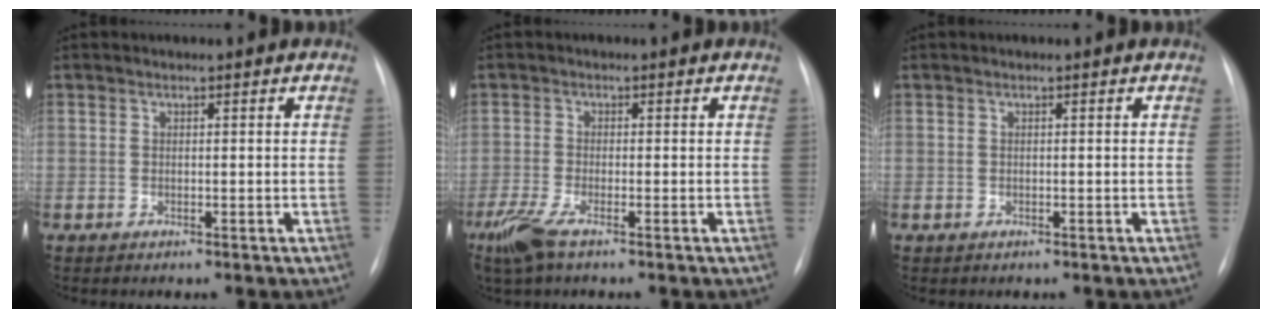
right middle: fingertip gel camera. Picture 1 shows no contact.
{"total": 4.6, "force": [-2.9, 0.8, 3.4], "torque": [-0.084, -0.014, -0.060]}
{"total": 0.0}